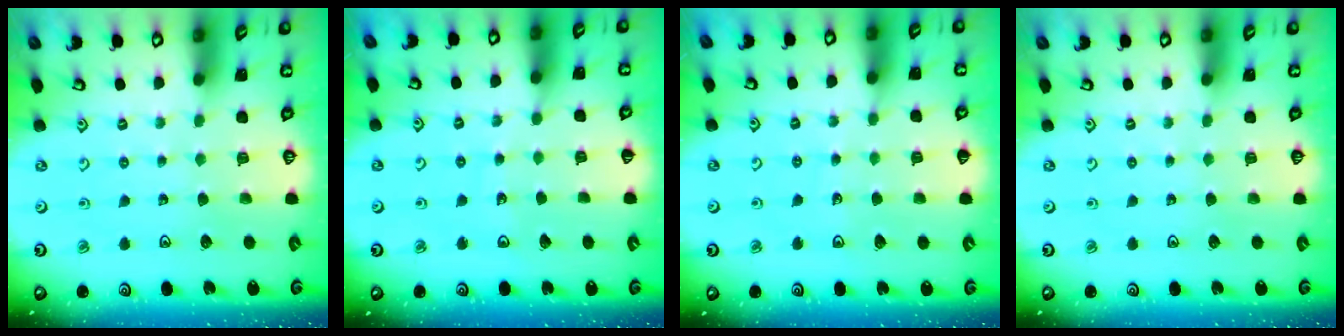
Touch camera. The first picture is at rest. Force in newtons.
{"total": 3.0, "press": 3.0, "slide": 0.2}
{"total": 3.0, "press": 3.0, "slide": 0.3}
{"total": 0.0}